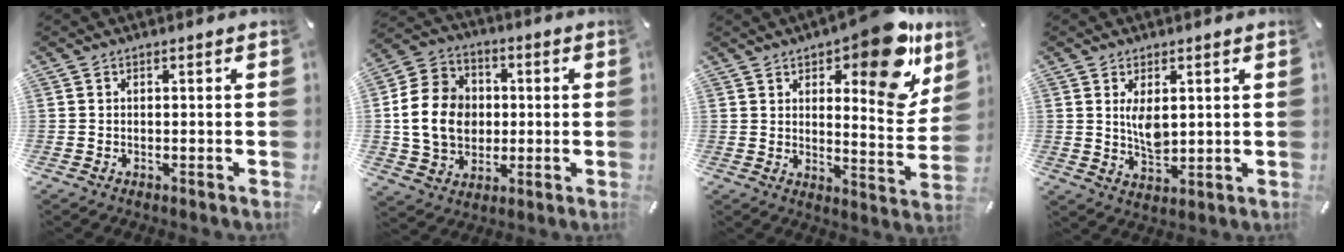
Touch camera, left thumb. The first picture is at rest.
{"total": 13.6, "force": [-0.2, 11.7, 6.9], "torque": [-0.142, 0.017, -0.003]}
{"total": 17.0, "force": [11.1, 6.0, 11.4], "torque": [-0.133, -0.087, 0.178]}
{"total": 5.6, "force": [1.6, 3.2, 4.3], "torque": [-0.081, -0.006, 0.026]}